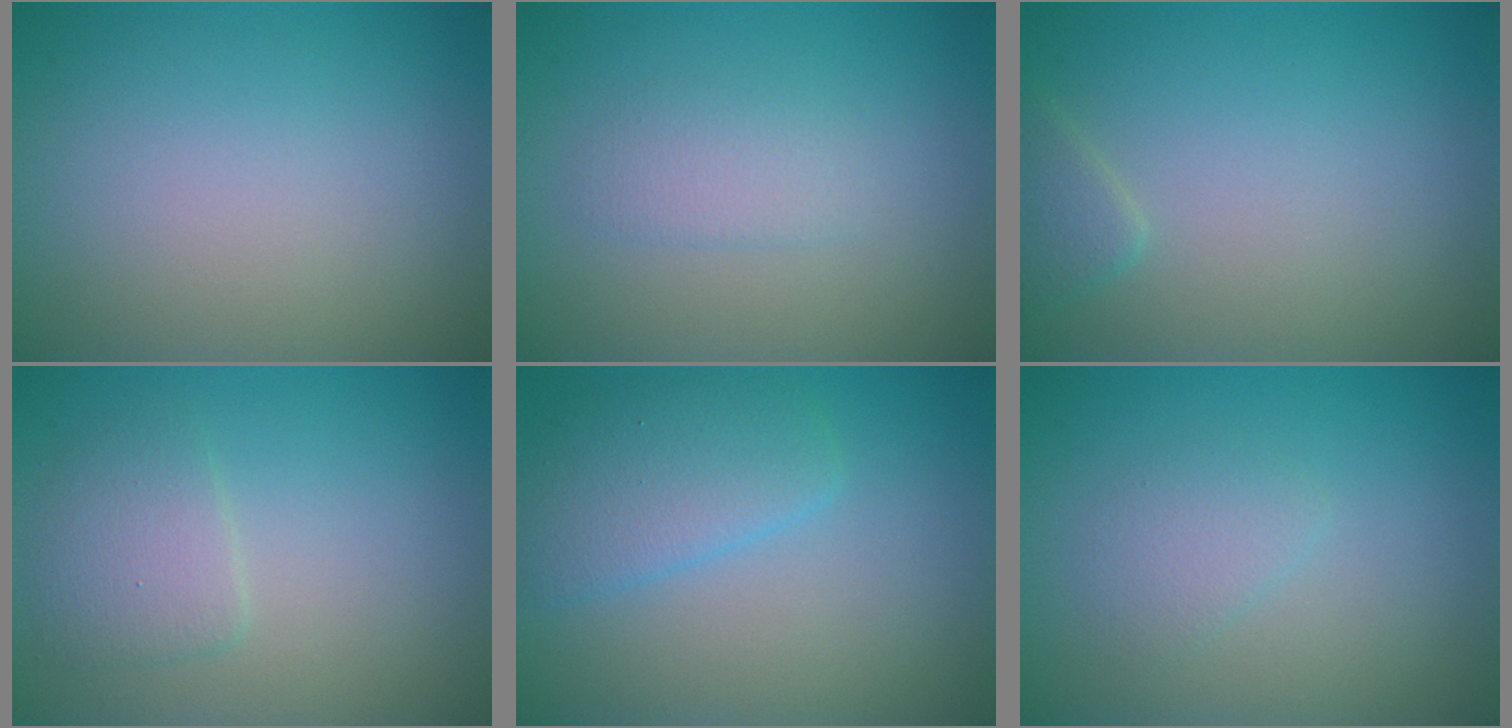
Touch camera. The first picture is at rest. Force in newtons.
{"total": 1.7, "press": 1.7, "slide": 0.1}
{"total": 1.4, "press": 1.4, "slide": 0.1}
{"total": 2.4, "press": 2.4, "slide": 0.0}
{"total": 3.6, "press": 3.6, "slide": 0.2}
{"total": 1.5, "press": 1.5, "slide": 0.1}